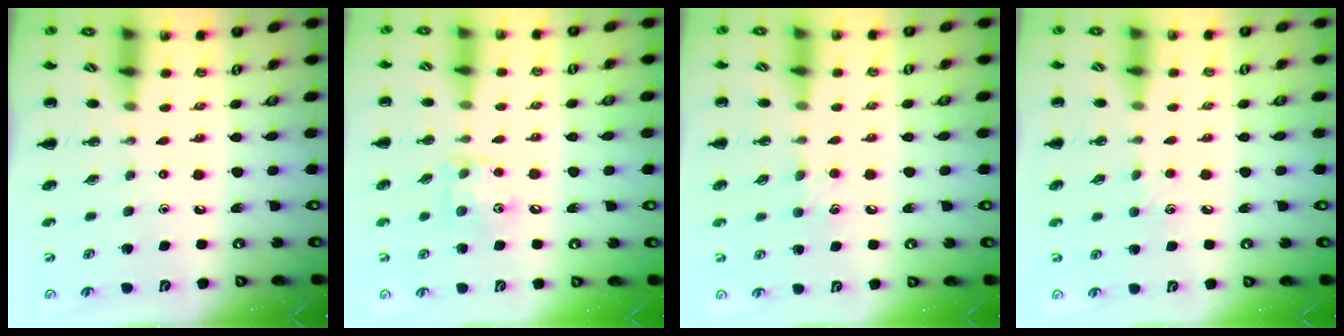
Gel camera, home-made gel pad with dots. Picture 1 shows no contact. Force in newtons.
{"total": 8.6, "press": 8.6, "slide": 0.8}
{"total": 5.6, "press": 5.4, "slide": 1.5}
{"total": 4.1, "press": 3.9, "slide": 1.2}